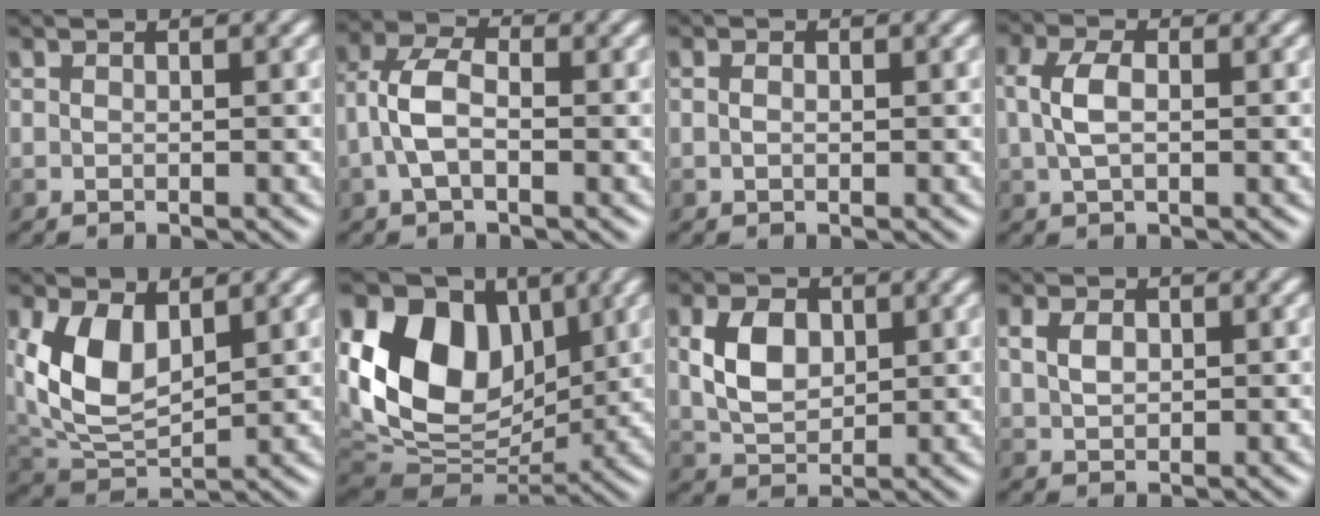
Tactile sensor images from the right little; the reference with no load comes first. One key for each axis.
{"total": 3.7, "fx": -0.8, "fy": 2.1, "fz": 3.0, "tx": -0.068, "ty": 0.011, "tz": -0.021}
{"total": 1.1, "fx": 0.3, "fy": 0.7, "fz": 0.8, "tx": -0.013, "ty": 0.000, "tz": -0.001}
{"total": 3.0, "fx": 0.2, "fy": 1.7, "fz": 2.5, "tx": -0.058, "ty": 0.004, "tz": 0.001}
{"total": 7.1, "fx": 1.9, "fy": 4.2, "fz": 5.4, "tx": -0.120, "ty": -0.002, "tz": 0.041}
{"total": 14.4, "fx": 3.6, "fy": 9.9, "fz": 9.9, "tx": -0.186, "ty": 0.020, "tz": 0.061}
{"total": 4.6, "fx": 0.9, "fy": 3.1, "fz": 3.3, "tx": -0.071, "ty": 0.002, "tz": 0.016}
{"total": 2.0, "fx": 0.5, "fy": 1.4, "fz": 1.4, "tx": -0.031, "ty": 0.001, "tz": 0.012}